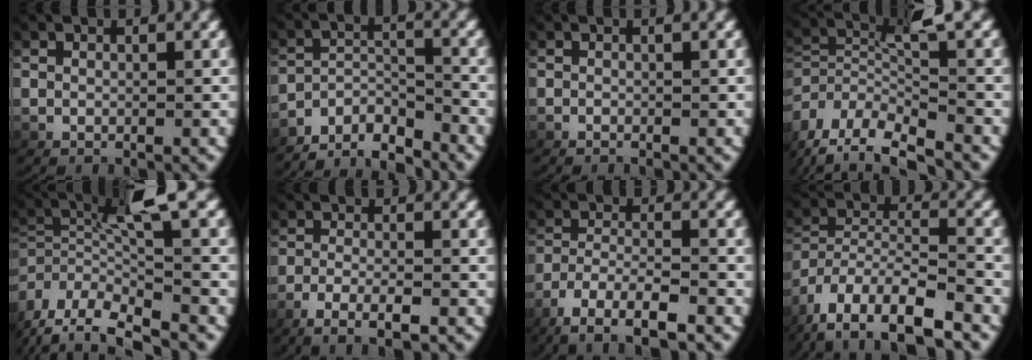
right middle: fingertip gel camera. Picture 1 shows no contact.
{"total": 8.1, "force": [-7.6, 1.9, 1.9], "torque": [-0.019, -0.017, -0.122]}
{"total": 0.6, "force": [-0.6, 0.0, 0.3], "torque": [-0.008, 0.004, -0.012]}
{"total": 6.9, "force": [-2.1, 4.4, 4.8], "torque": [-0.108, -0.012, -0.035]}
{"total": 6.9, "force": [-1.1, 3.6, 5.8], "torque": [-0.120, -0.001, -0.019]}
{"total": 3.9, "force": [-2.3, 0.6, 3.1], "torque": [-0.059, -0.006, -0.035]}
{"total": 6.1, "force": [-4.0, 2.2, 4.1], "torque": [-0.090, -0.024, -0.049]}
{"total": 6.9, "force": [-2.9, 4.2, 4.6], "torque": [-0.087, -0.010, -0.046]}